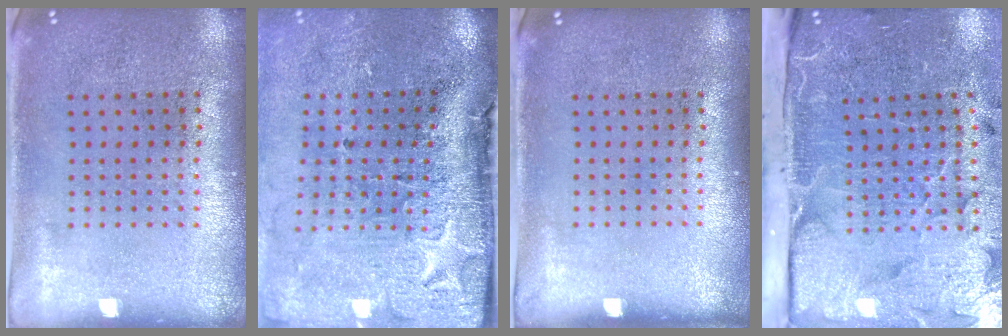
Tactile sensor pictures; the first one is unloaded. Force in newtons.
{"total": 4.9, "press": 3.9, "slide": 3.0}
{"total": 0.0}
{"total": 5.2, "press": 4.0, "slide": 3.3}